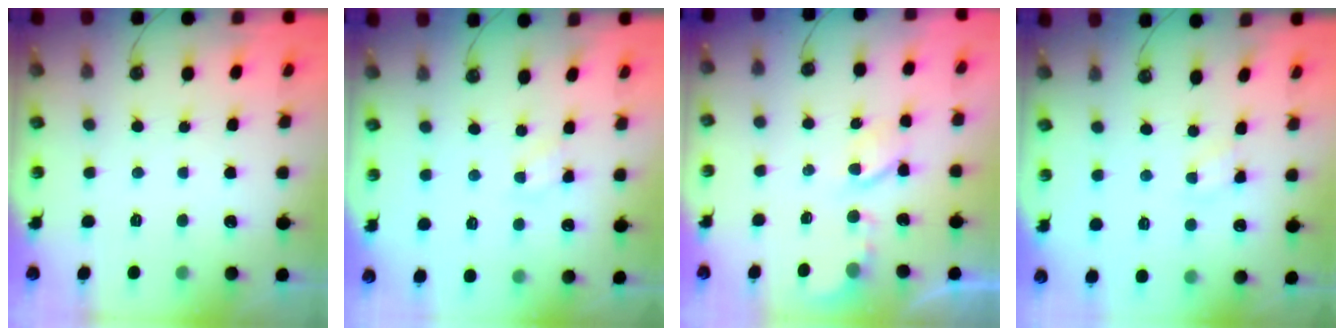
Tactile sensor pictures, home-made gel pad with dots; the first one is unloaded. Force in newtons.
{"total": 3.5, "press": 3.5, "slide": 0.5}
{"total": 3.5, "press": 3.4, "slide": 0.5}
{"total": 2.4, "press": 2.3, "slide": 0.4}